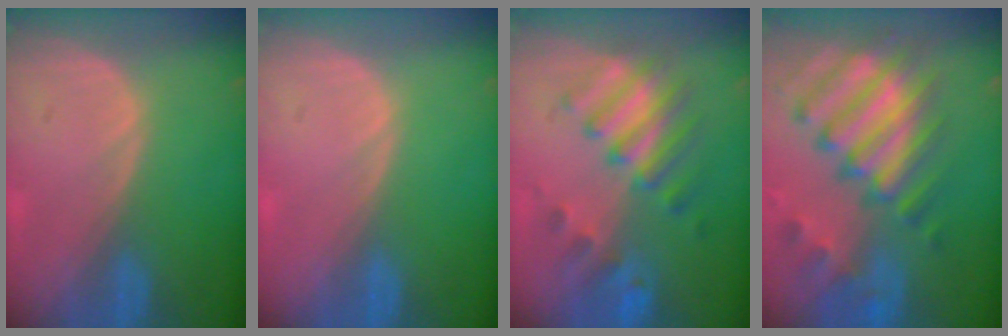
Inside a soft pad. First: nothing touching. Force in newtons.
{"total": 0.0}
{"total": 7.8, "press": 7.7, "slide": 1.7}
{"total": 12.3, "press": 10.6, "slide": 6.2}